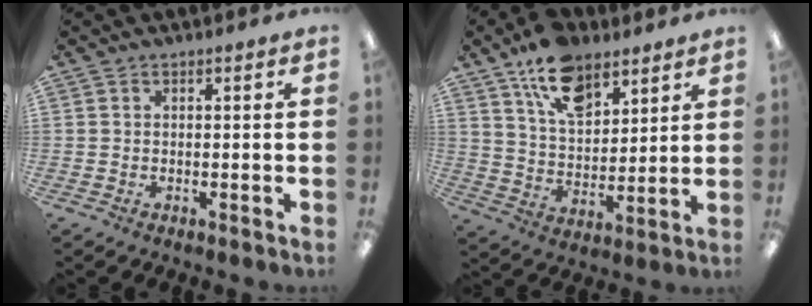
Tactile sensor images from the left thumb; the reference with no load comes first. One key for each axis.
{"total": 13.8, "fx": 9.3, "fy": 7.5, "fz": 6.9, "tx": -0.112, "ty": -0.043, "tz": 0.170}